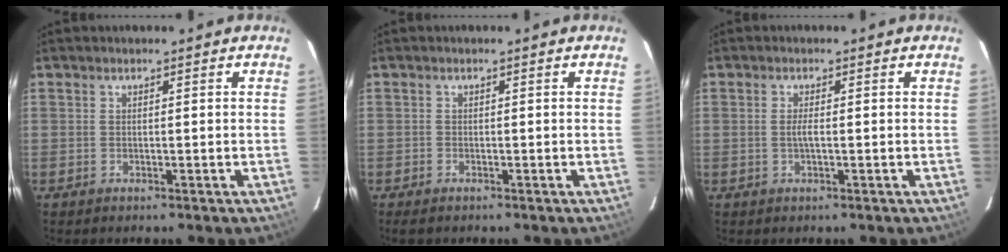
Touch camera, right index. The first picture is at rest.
{"total": 1.3, "force": [-1.1, 0.5, 0.5], "torque": [-0.012, -0.004, -0.021]}
{"total": 1.6, "force": [-0.2, 0.1, 1.5], "torque": [-0.030, 0.000, -0.006]}